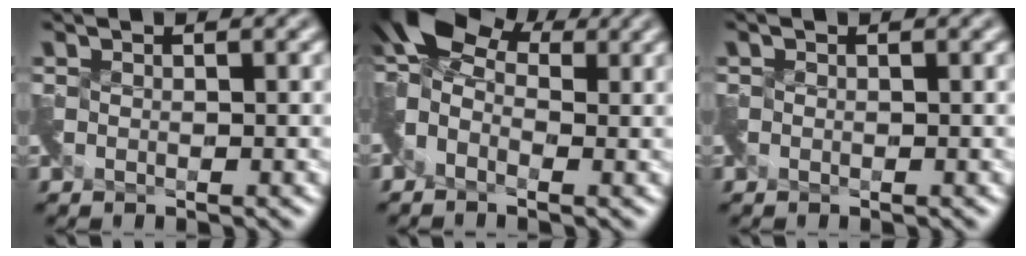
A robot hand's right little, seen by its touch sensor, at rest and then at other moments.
{"total": 4.6, "force": [0.4, 3.4, 3.1], "torque": [-0.063, 0.017, -0.007]}
{"total": 0.0}